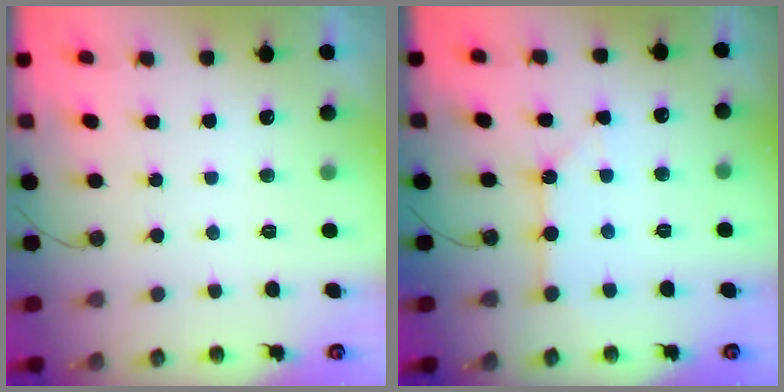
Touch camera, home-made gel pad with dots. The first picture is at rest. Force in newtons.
{"total": 2.7, "press": 2.6, "slide": 0.3}